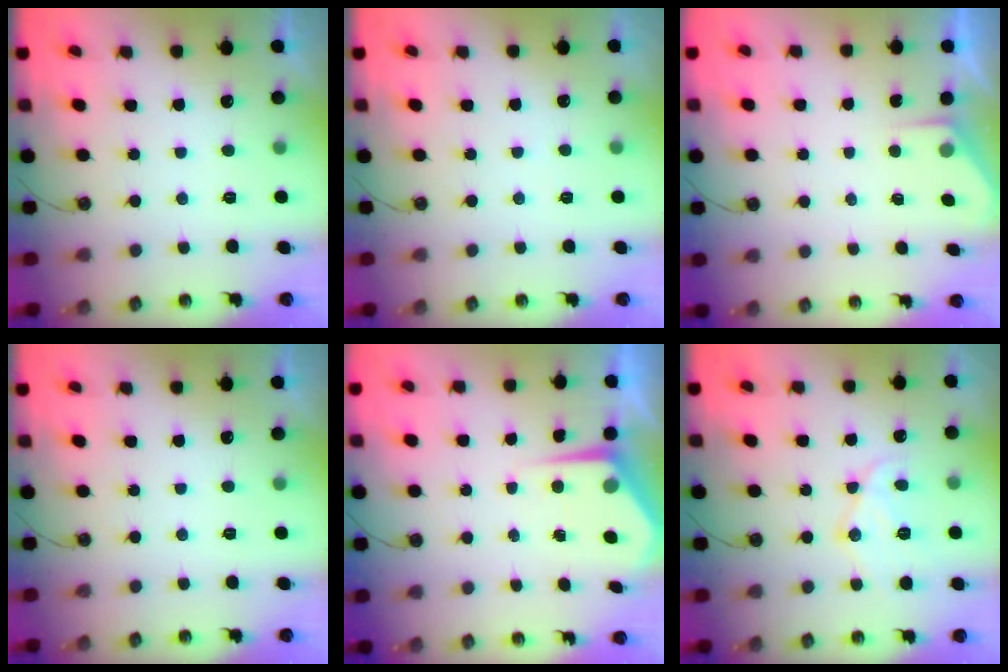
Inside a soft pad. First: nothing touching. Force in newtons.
{"total": 2.4, "press": 2.4, "slide": 0.4}
{"total": 2.2, "press": 2.2, "slide": 0.3}
{"total": 0.0}
{"total": 4.9, "press": 4.8, "slide": 0.7}
{"total": 12.0, "press": 11.9, "slide": 0.7}